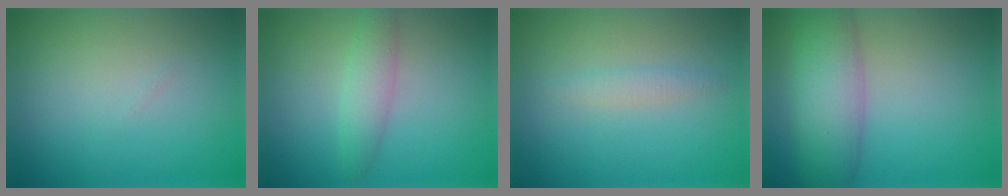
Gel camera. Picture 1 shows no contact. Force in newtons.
{"total": 2.5, "press": 2.5, "slide": 0.1}
{"total": 1.2, "press": 1.2, "slide": 0.0}
{"total": 7.0, "press": 7.0, "slide": 0.2}